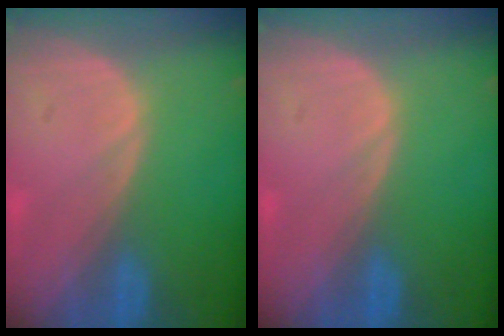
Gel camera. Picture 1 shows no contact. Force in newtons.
{"total": 0.0}